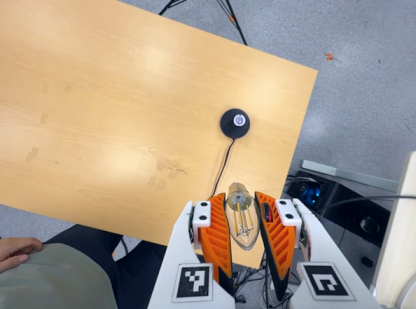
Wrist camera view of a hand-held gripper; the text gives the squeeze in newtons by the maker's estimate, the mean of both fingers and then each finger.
{"total": 19.7, "left": 21.9, "right": 17.5}